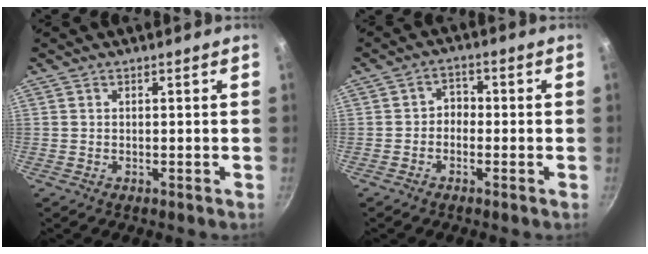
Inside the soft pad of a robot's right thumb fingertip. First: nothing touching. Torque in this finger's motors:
{"motor_torque": [-0.62, -0.08, -0.05, 0.22, -0.04]}